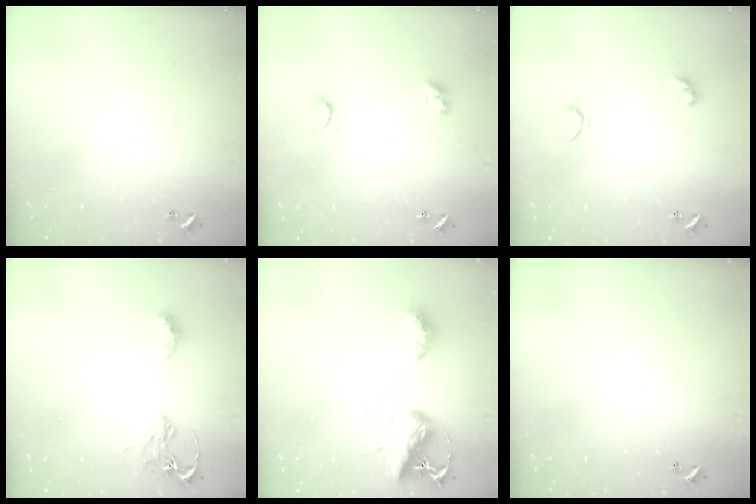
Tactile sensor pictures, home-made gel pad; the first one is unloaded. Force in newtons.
{"total": 2.2, "press": 2.2, "slide": 0.4}
{"total": 2.6, "press": 2.5, "slide": 0.5}
{"total": 2.9, "press": 2.8, "slide": 0.6}
{"total": 7.1, "press": 7.0, "slide": 0.7}
{"total": 0.0}